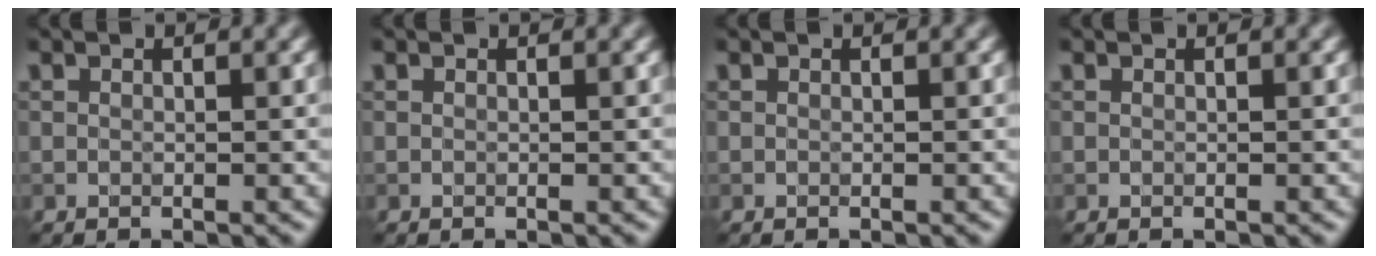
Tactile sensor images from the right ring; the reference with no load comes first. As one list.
[{"total": 0.0}, {"total": 0.0}, {"total": 0.0}]